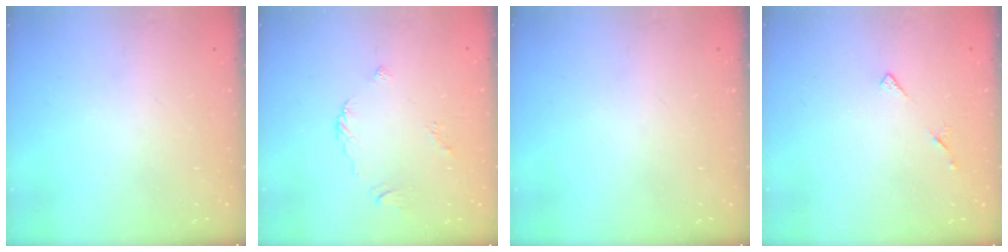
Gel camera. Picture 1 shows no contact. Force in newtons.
{"total": 2.2, "press": 2.1, "slide": 0.7}
{"total": 0.0}
{"total": 6.6, "press": 6.6, "slide": 0.8}